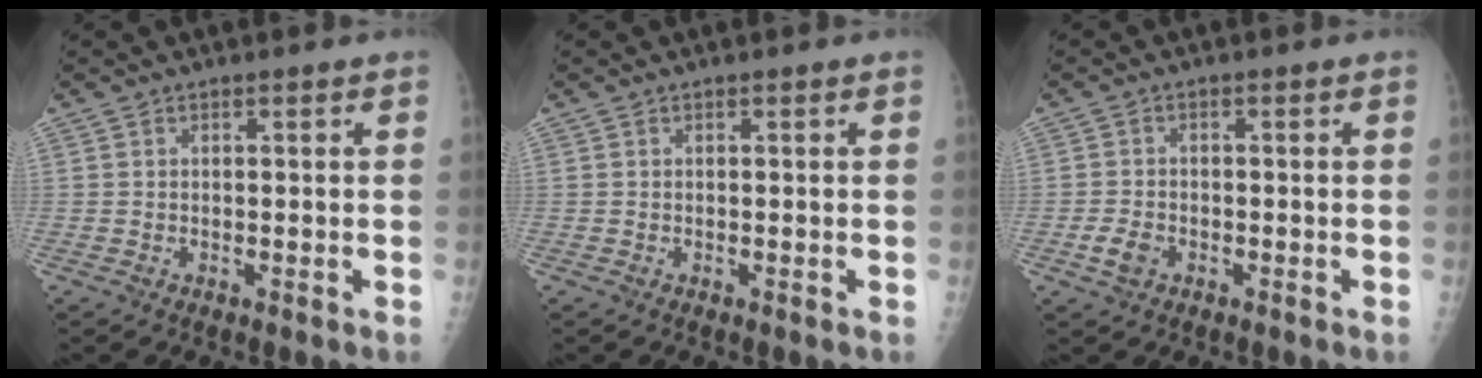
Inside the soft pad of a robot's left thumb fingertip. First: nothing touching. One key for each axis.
{"total": 0.0}
{"total": 3.4, "fx": -1.4, "fy": 2.4, "fz": 1.9, "tx": -0.034, "ty": 0.003, "tz": -0.024}